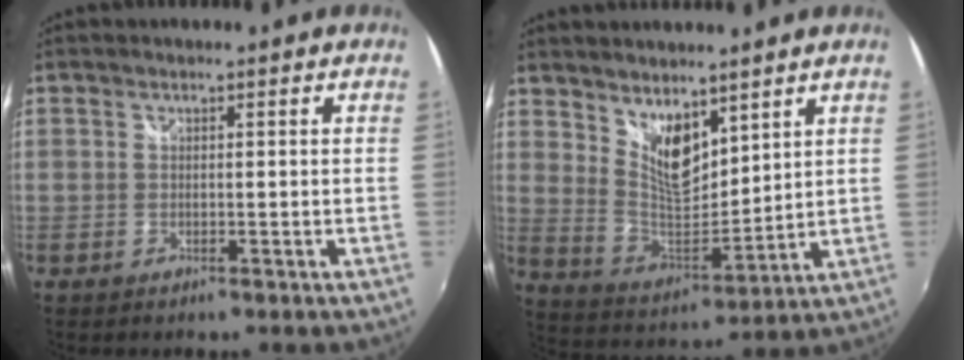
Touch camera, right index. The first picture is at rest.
{"total": 9.6, "force": [6.1, 4.3, 6.1], "torque": [-0.101, -0.010, 0.120]}